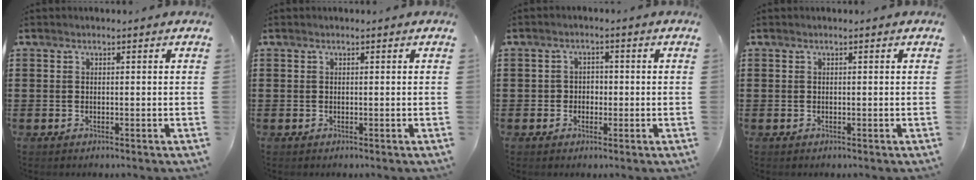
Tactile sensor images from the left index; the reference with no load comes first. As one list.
[{"total": 0.0}, {"total": 1.9, "force": [-0.6, 1.7, 0.5], "torque": [-0.017, 0.006, -0.017]}, {"total": 0.0}]